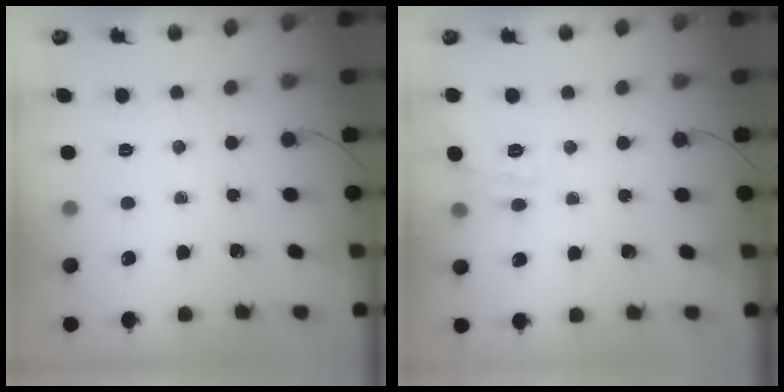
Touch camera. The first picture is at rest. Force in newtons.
{"total": 11.4, "press": 11.4, "slide": 0.9}